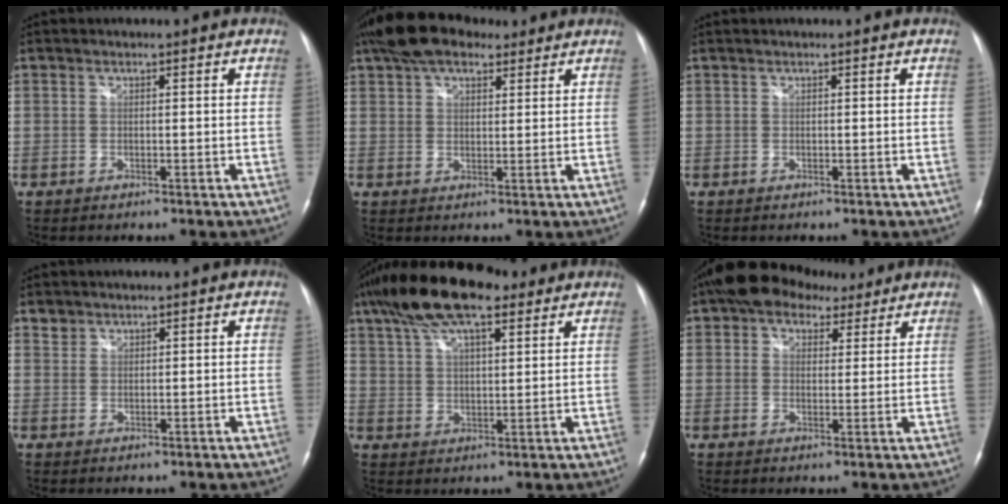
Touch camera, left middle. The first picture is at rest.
{"total": 10.1, "force": [7.2, 4.5, 5.4], "torque": [-0.099, 0.038, 0.128]}
{"total": 0.0}
{"total": 1.5, "force": [1.2, 1.0, -0.1], "torque": [0.008, 0.007, 0.018]}
{"total": 14.8, "force": [10.2, 4.4, 9.8], "torque": [-0.194, 0.038, 0.182]}
{"total": 9.3, "force": [6.4, 5.3, 4.1], "torque": [-0.059, 0.034, 0.103]}